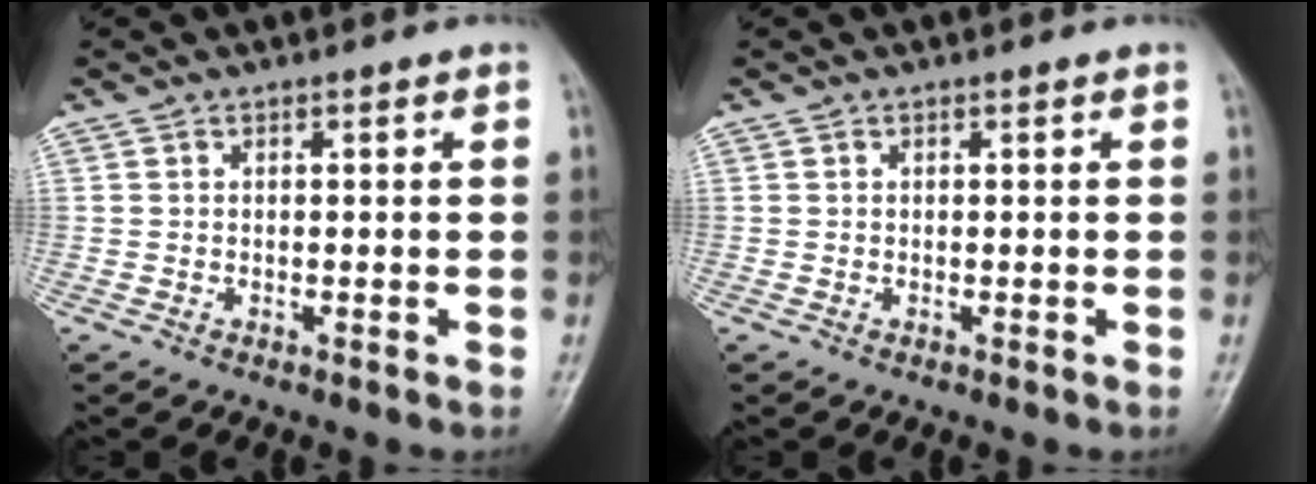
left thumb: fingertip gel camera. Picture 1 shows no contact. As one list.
[{"total": 0.0}]